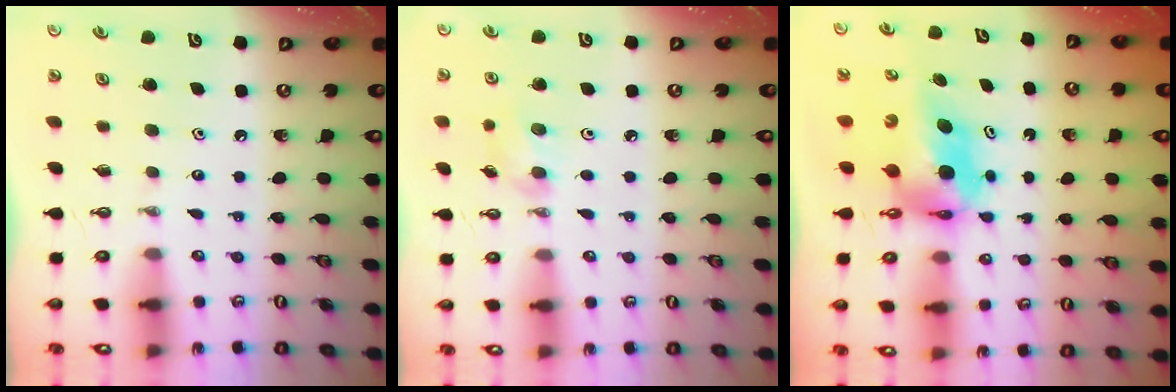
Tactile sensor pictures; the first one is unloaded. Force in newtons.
{"total": 7.4, "press": 5.6, "slide": 4.8}
{"total": 6.0, "press": 6.0, "slide": 0.4}